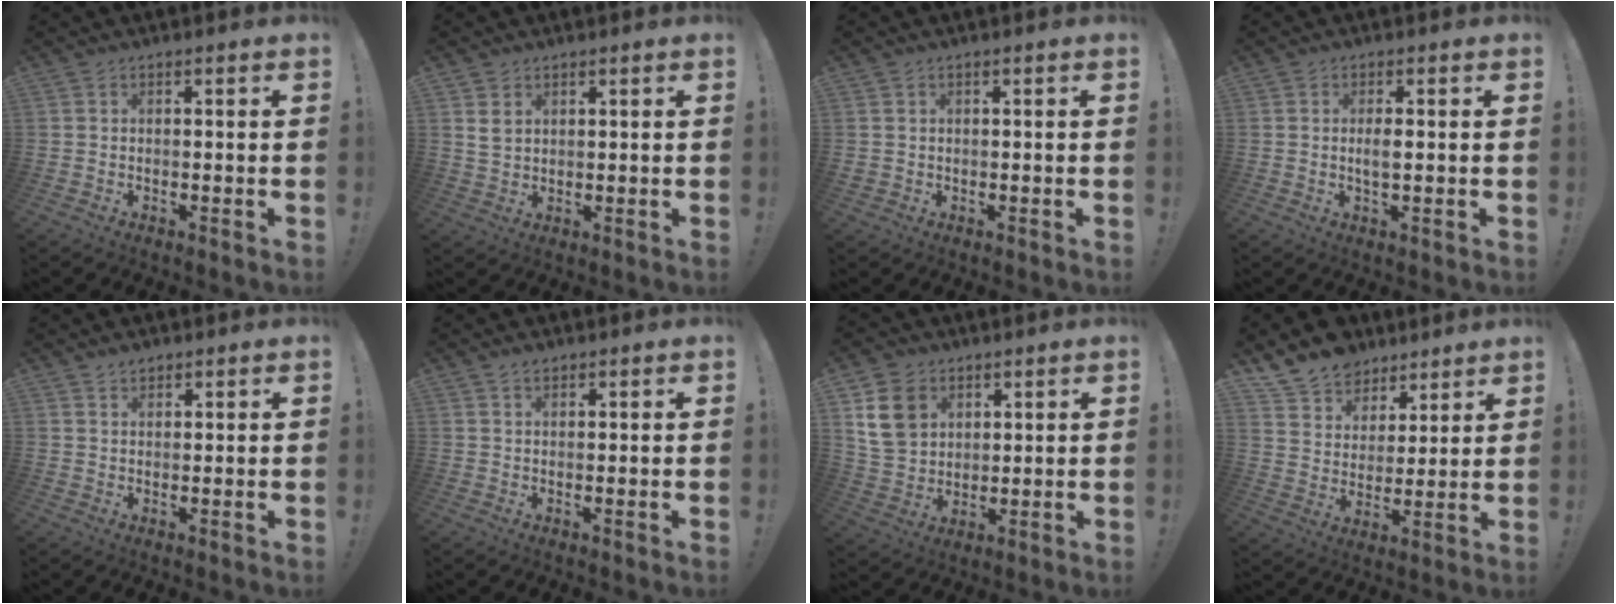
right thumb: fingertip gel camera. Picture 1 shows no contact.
{"total": 3.4, "force": [1.7, 2.4, 1.7], "torque": [-0.028, -0.002, 0.032]}
{"total": 1.2, "force": [-0.1, 1.1, 0.5], "torque": [-0.009, 0.002, -0.001]}
{"total": 2.8, "force": [-0.1, 0.9, 2.6], "torque": [-0.050, 0.001, -0.004]}
{"total": 2.0, "force": [1.7, 1.0, 0.3], "torque": [0.005, -0.013, 0.029]}
{"total": 1.5, "force": [1.2, 0.7, 0.5], "torque": [-0.006, -0.005, 0.022]}
{"total": 11.6, "force": [5.3, 9.0, 5.1], "torque": [-0.091, -0.014, 0.109]}
{"total": 11.7, "force": [8.6, 7.6, 2.0], "torque": [-0.039, -0.065, 0.169]}